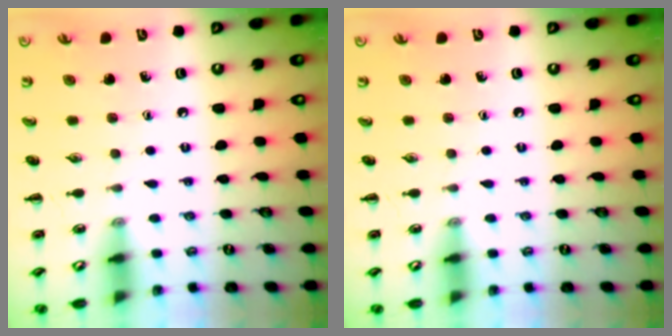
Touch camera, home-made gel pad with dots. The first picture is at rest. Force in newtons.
{"total": 0.0}